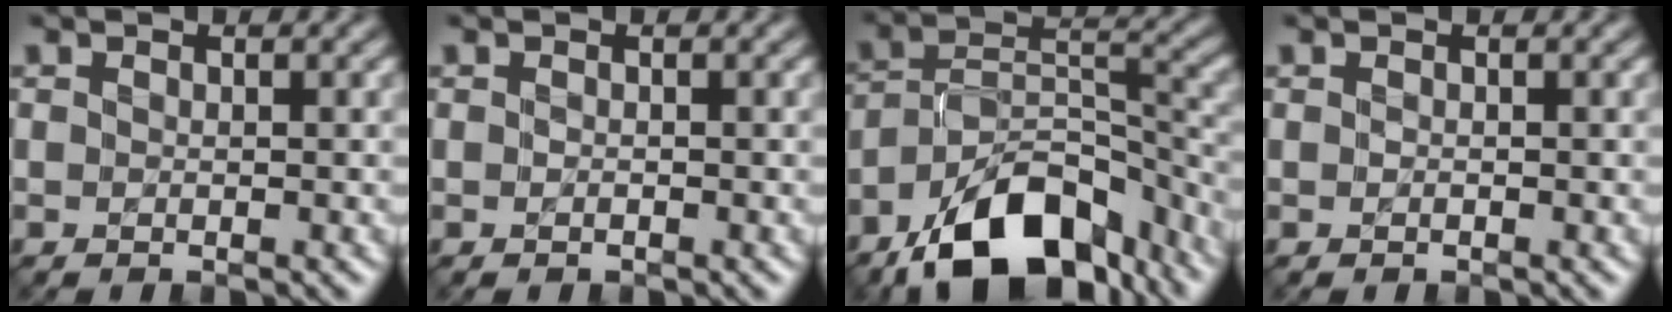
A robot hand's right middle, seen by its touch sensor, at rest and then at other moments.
{"total": 0.0}
{"total": 13.4, "force": [-9.2, 6.1, 7.7], "torque": [-0.127, 0.008, -0.164]}
{"total": 0.0}